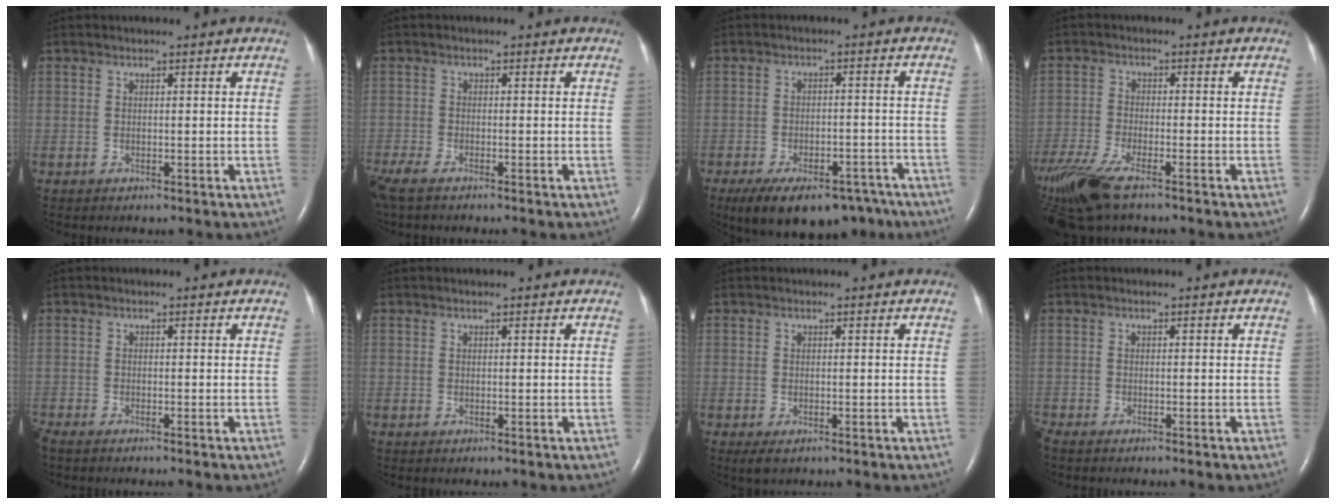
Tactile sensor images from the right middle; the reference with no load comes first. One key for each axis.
{"total": 5.9, "fx": -4.6, "fy": 1.3, "fz": 3.3, "tx": -0.074, "ty": -0.015, "tz": -0.088}
{"total": 14.9, "fx": -10.7, "fy": 7.2, "fz": 7.4, "tx": -0.127, "ty": 0.001, "tz": -0.151}
{"total": 12.8, "fx": -9.3, "fy": 3.1, "fz": 8.2, "tx": -0.193, "ty": -0.028, "tz": -0.168}
{"total": 2.7, "fx": -2.4, "fy": 0.1, "fz": 1.2, "tx": -0.022, "ty": -0.005, "tz": -0.040}
{"total": 0.0}
{"total": 1.4, "fx": -0.6, "fy": 0.7, "fz": 1.1, "tx": -0.020, "ty": -0.003, "tz": -0.004}
{"total": 1.1, "fx": -1.0, "fy": -0.2, "fz": 0.4, "tx": -0.016, "ty": -0.004, "tz": -0.023}